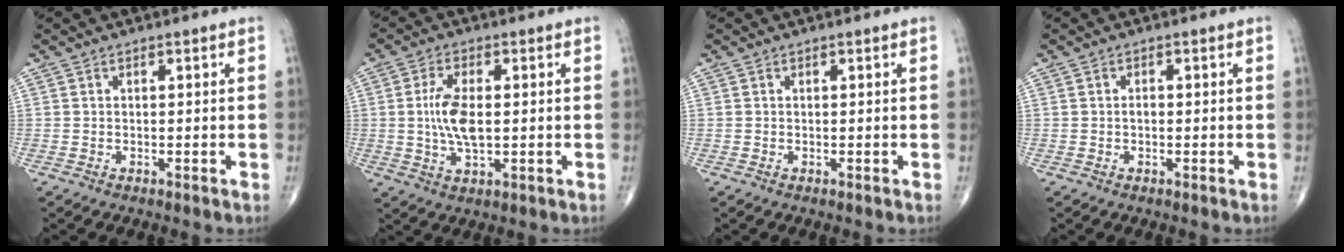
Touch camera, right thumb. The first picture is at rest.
{"total": 7.8, "force": [0.2, 3.5, 6.9], "torque": [-0.145, -0.004, 0.003]}
{"total": 0.0}
{"total": 0.8, "force": [-0.1, 0.5, 0.6], "torque": [-0.009, 0.001, -0.004]}